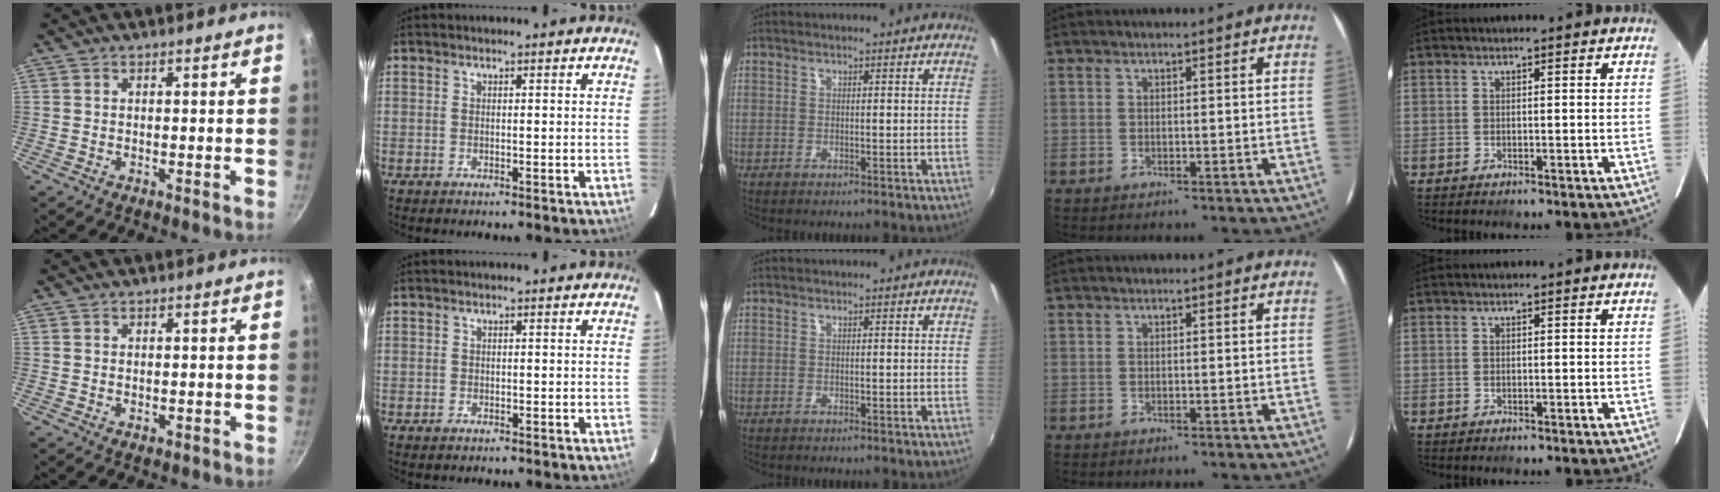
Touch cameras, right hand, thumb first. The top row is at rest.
{"thumb": {"total": 0.9, "force": [-0.2, 0.6, 0.7], "torque": [-0.011, 0.000, -0.003]}, "index": {"total": 0.8, "force": [-0.6, 0.5, 0.2], "torque": [-0.002, 0.001, -0.009]}}